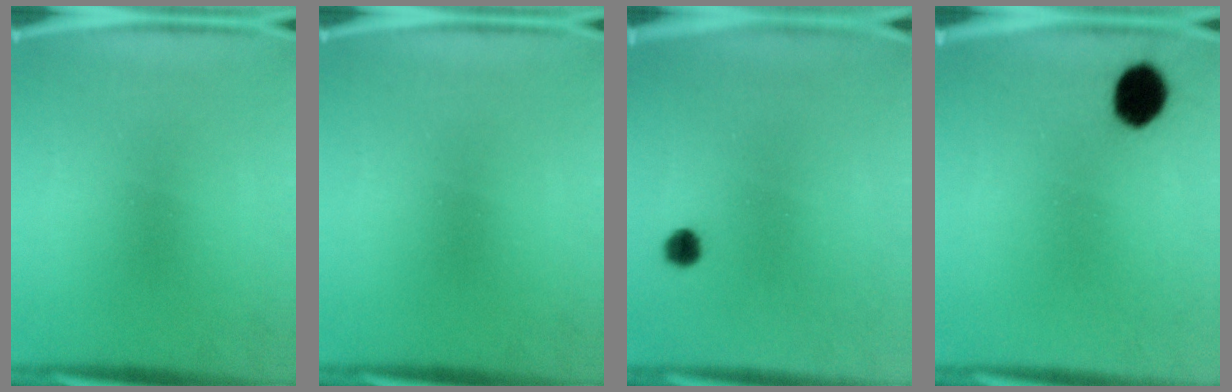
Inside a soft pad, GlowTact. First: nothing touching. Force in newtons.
{"total": 0.0}
{"total": 2.3}
{"total": 7.2}